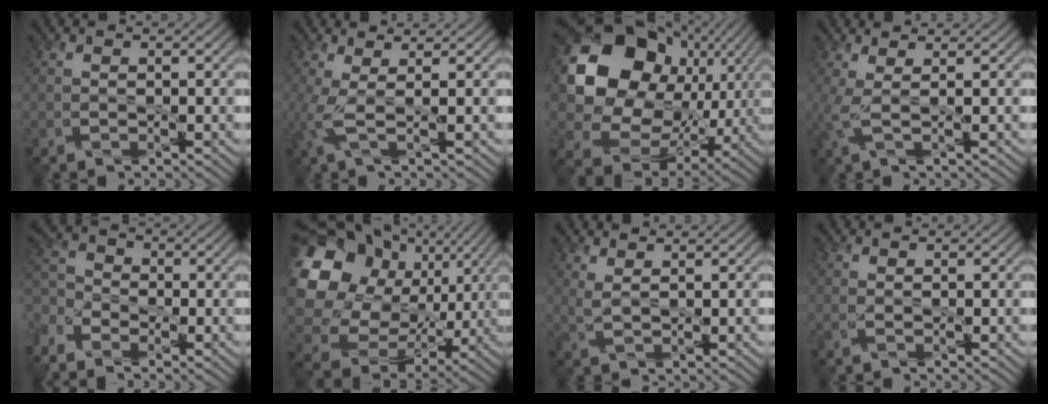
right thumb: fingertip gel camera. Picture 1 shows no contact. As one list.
[{"total": 3.4, "force": [0.5, 0.8, 3.3], "torque": [-0.077, 0.003, 0.004]}, {"total": 20.0, "force": [4.5, 16.2, 11.0], "torque": [-0.250, -0.003, 0.093]}, {"total": 3.3, "force": [0.9, 0.8, 3.0], "torque": [-0.070, 0.006, 0.011]}, {"total": 5.7, "force": [-3.3, 3.6, 3.0], "torque": [-0.093, -0.013, -0.070]}, {"total": 19.6, "force": [4.6, 16.1, 10.2], "torque": [-0.274, 0.004, 0.099]}, {"total": 1.7, "force": [1.3, 0.4, 1.1], "torque": [-0.033, -0.002, 0.030]}, {"total": 0.6, "force": [0.1, 0.2, 0.5], "torque": [-0.014, 0.000, 0.001]}]